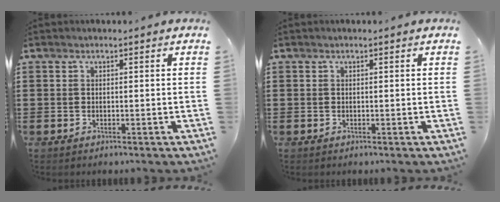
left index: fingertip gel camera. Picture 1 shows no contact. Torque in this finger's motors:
{"motor_torque": [0.10, 0.03, 0.00, 0.02]}